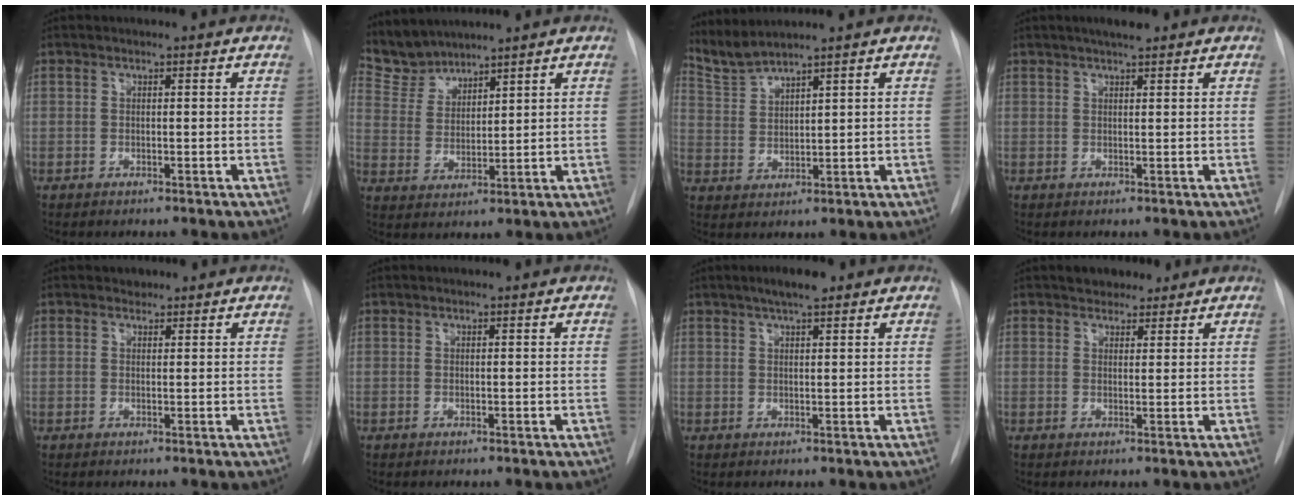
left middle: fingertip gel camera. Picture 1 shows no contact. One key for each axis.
{"total": 5.8, "fx": 5.7, "fy": 1.2, "fz": -0.1, "tx": -0.007, "ty": 0.010, "tz": 0.128}
{"total": 4.3, "fx": 4.2, "fy": -0.9, "fz": 0.4, "tx": -0.023, "ty": -0.004, "tz": 0.097}
{"total": 2.7, "fx": 2.1, "fy": 0.3, "fz": 1.7, "tx": -0.033, "ty": 0.006, "tz": 0.034}
{"total": 0.9, "fx": 0.7, "fy": 0.6, "fz": -0.1, "tx": 0.003, "ty": 0.000, "tz": 0.007}
{"total": 0.0}
{"total": 3.9, "fx": 2.7, "fy": 0.7, "fz": 2.7, "tx": -0.047, "ty": 0.007, "tz": 0.043}
{"total": 3.2, "fx": 2.5, "fy": 1.8, "fz": 0.8, "tx": -0.007, "ty": 0.007, "tz": 0.036}